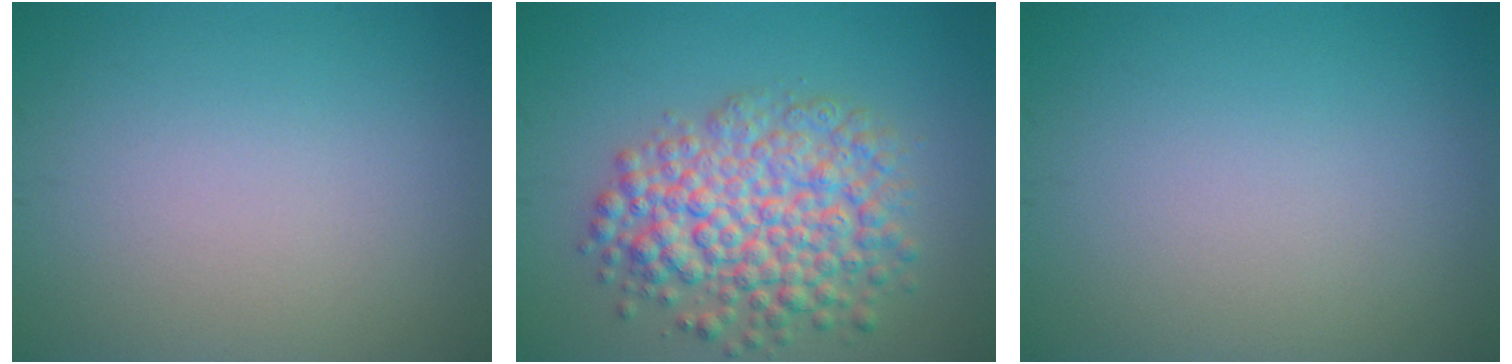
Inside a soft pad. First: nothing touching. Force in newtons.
{"total": 7.4, "press": 7.4, "slide": 0.3}
{"total": 0.0}